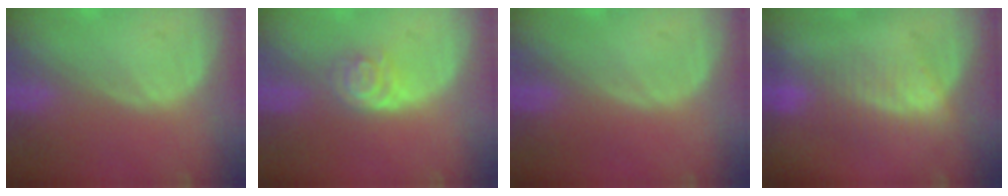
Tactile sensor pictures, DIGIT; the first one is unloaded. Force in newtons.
{"total": 4.0, "press": 3.6, "slide": 1.9}
{"total": 0.0}
{"total": 7.1, "press": 6.3, "slide": 3.4}